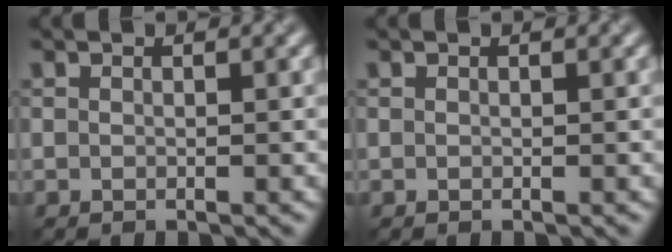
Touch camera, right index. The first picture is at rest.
{"total": 0.0}